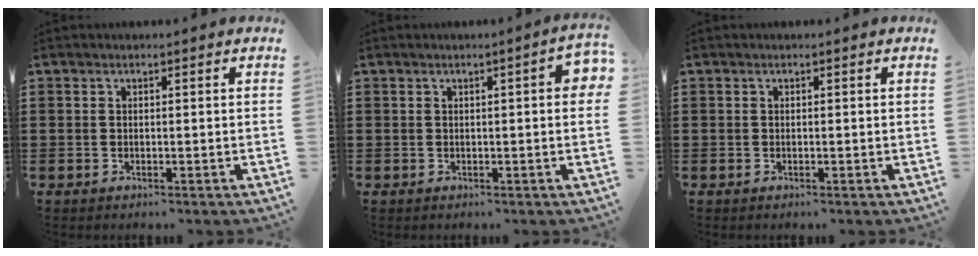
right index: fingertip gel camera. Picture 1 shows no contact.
{"total": 2.6, "force": [0.2, 0.3, 2.6], "torque": [-0.038, -0.001, 0.001]}
{"total": 0.0}